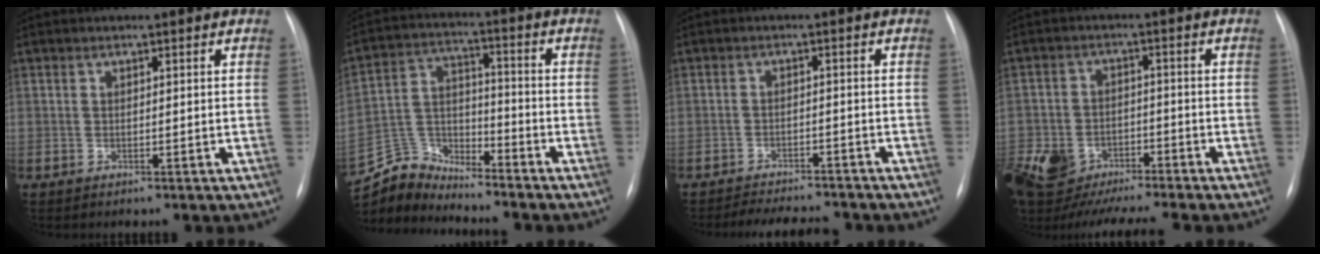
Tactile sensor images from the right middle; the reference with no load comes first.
{"total": 8.8, "force": [-8.7, 1.1, -1.0], "torque": [0.010, 0.021, -0.170]}
{"total": 8.4, "force": [-7.9, 1.5, 2.4], "torque": [-0.038, -0.002, -0.107]}
{"total": 11.3, "force": [-8.9, 4.0, 5.8], "torque": [-0.109, 0.012, -0.146]}